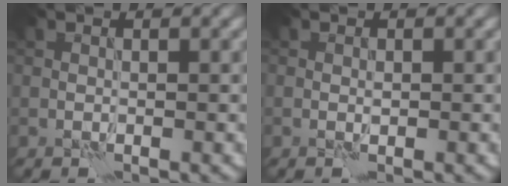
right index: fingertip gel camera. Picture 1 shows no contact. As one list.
[{"total": 0.5, "force": [0.0, 0.3, 0.4], "torque": [-0.007, 0.001, -0.002]}]